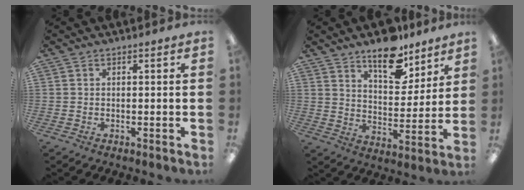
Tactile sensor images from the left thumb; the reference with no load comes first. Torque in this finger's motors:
{"motor_torque": [0.68, 0.01, 0.73, -0.76, 0.04]}